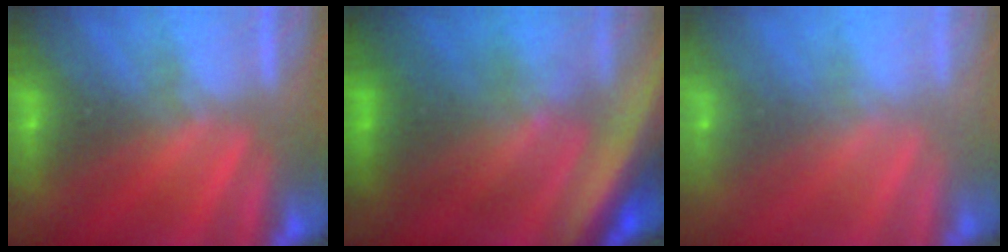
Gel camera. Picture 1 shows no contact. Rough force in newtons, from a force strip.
{"total": 6.9}
{"total": 7.5}